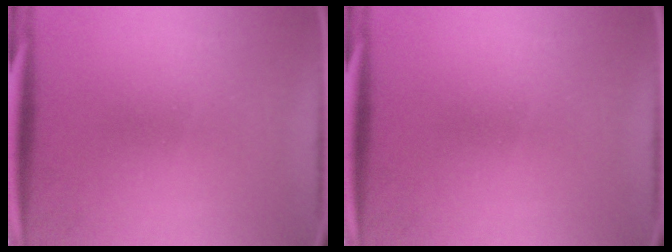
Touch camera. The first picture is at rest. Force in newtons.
{"total": 0.0}